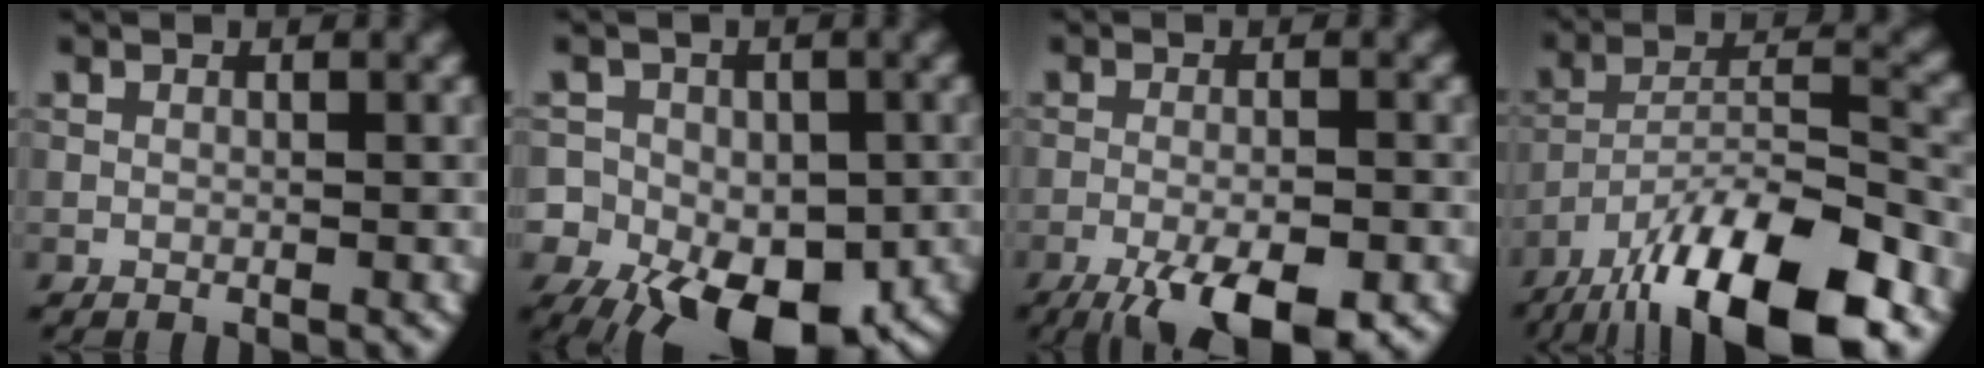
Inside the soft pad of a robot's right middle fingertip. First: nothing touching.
{"total": 14.8, "force": [-6.0, 11.2, 7.6], "torque": [-0.112, -0.020, -0.115]}
{"total": 8.1, "force": [-5.0, 2.3, 5.9], "torque": [-0.099, -0.024, -0.078]}
{"total": 15.3, "force": [-11.0, 4.3, 9.8], "torque": [-0.183, -0.004, -0.185]}